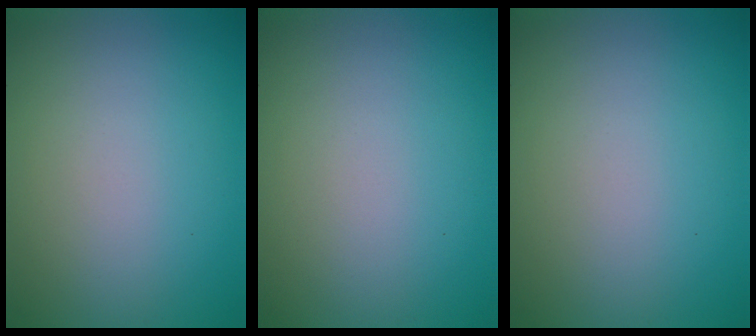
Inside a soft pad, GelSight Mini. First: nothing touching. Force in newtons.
{"total": 0.0}
{"total": 0.0}